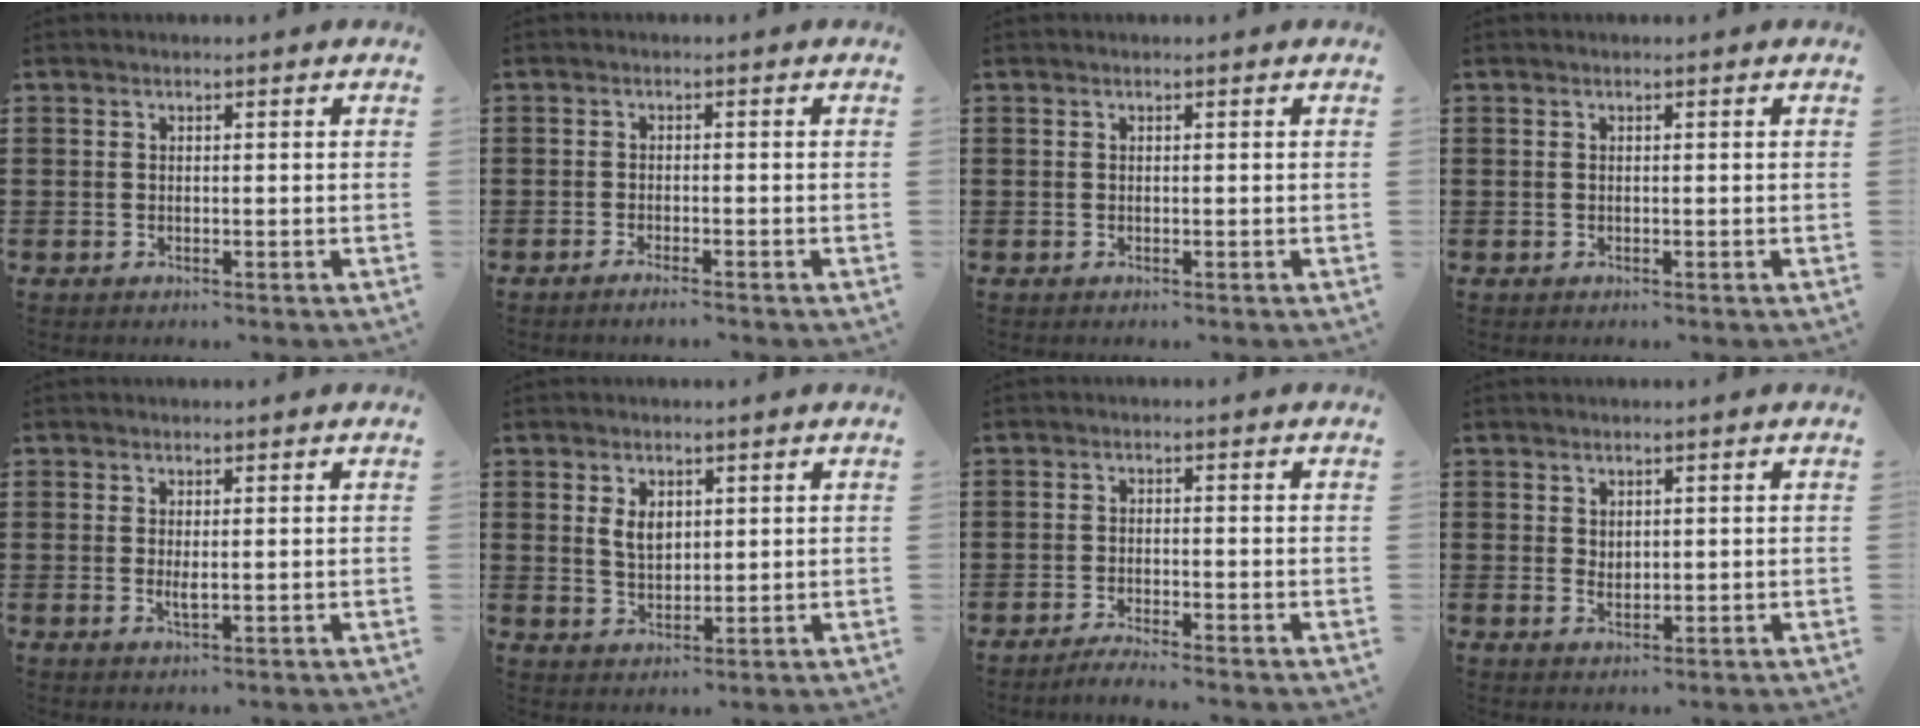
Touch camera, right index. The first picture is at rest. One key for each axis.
{"total": 1.3, "fx": -1.2, "fy": 0.0, "fz": 0.5, "tx": -0.010, "ty": -0.002, "tz": -0.022}
{"total": 0.0}
{"total": 0.0}
{"total": 1.5, "fx": 0.2, "fy": 0.3, "fz": 1.5, "tx": -0.027, "ty": -0.002, "tz": 0.004}
{"total": 3.5, "fx": 1.3, "fy": 2.2, "fz": 2.4, "tx": -0.054, "ty": 0.008, "tz": 0.023}
{"total": 2.1, "fx": -2.0, "fy": -0.2, "fz": 0.3, "tx": -0.006, "ty": 0.002, "tz": -0.041}
{"total": 1.4, "fx": 1.0, "fy": 0.8, "fz": 0.6, "tx": -0.012, "ty": 0.004, "tz": 0.019}